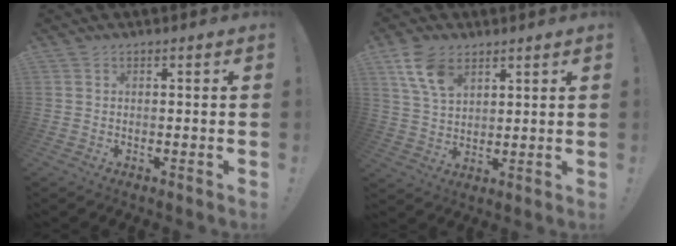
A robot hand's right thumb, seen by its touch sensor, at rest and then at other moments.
{"total": 10.0, "force": [5.7, 6.0, 5.8], "torque": [-0.107, -0.019, 0.109]}